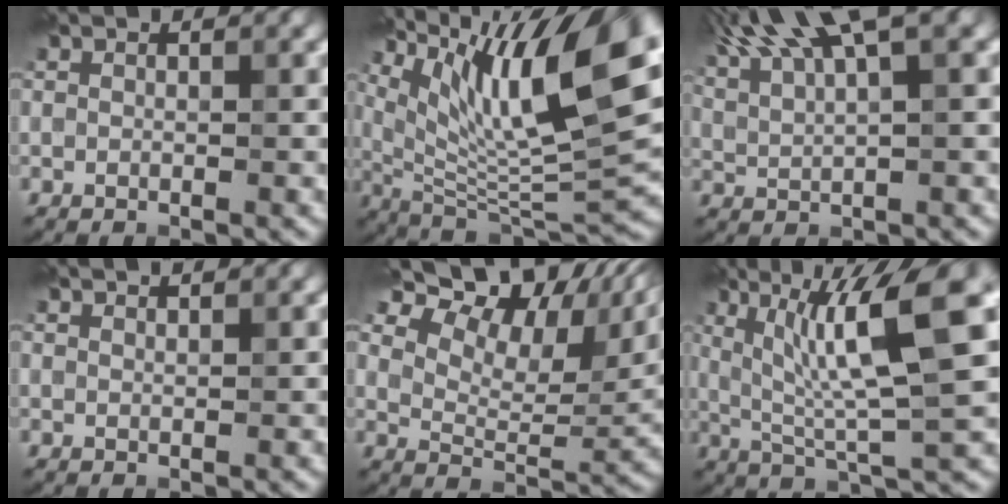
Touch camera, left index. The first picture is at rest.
{"total": 14.7, "force": [6.9, 4.5, 12.2], "torque": [-0.204, 0.012, 0.126]}
{"total": 9.9, "force": [6.1, 2.6, 7.3], "torque": [-0.131, 0.028, 0.104]}
{"total": 1.2, "force": [1.2, 0.1, 0.3], "torque": [-0.005, -0.003, 0.013]}
{"total": 14.2, "force": [8.8, 6.9, 8.8], "torque": [-0.137, 0.037, 0.123]}
{"total": 9.9, "force": [2.8, 1.9, 9.3], "torque": [-0.150, 0.002, 0.054]}